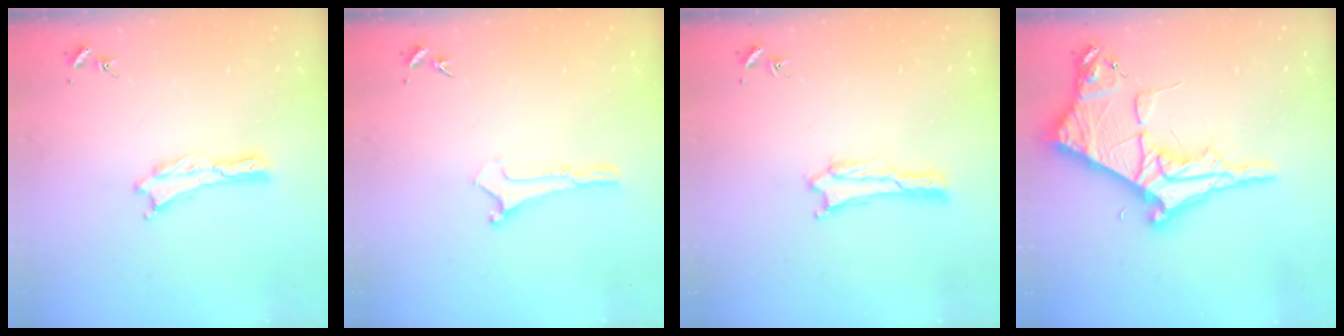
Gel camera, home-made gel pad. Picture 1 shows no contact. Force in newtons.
{"total": 0.0}
{"total": 1.9, "press": 1.9, "slide": 0.1}
{"total": 8.9, "press": 8.8, "slide": 1.0}